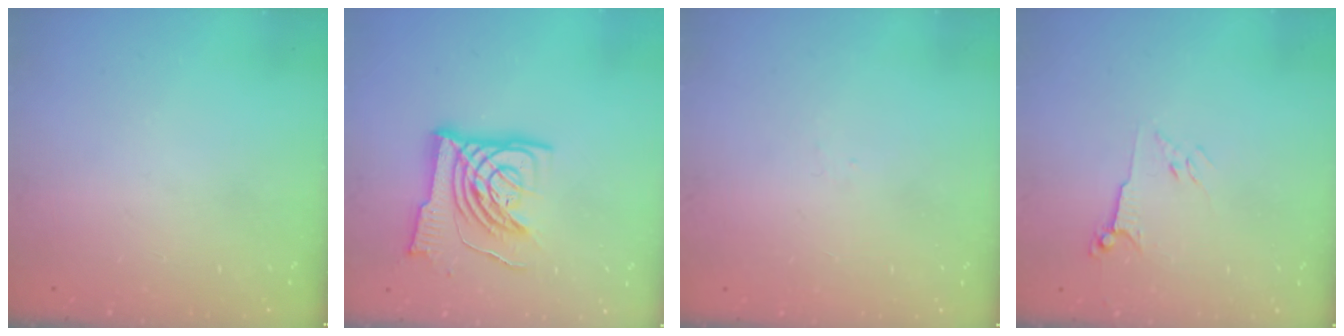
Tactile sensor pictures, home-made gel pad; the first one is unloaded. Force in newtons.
{"total": 12.4, "press": 12.2, "slide": 2.0}
{"total": 1.6, "press": 1.5, "slide": 0.4}
{"total": 3.5, "press": 3.5, "slide": 0.7}